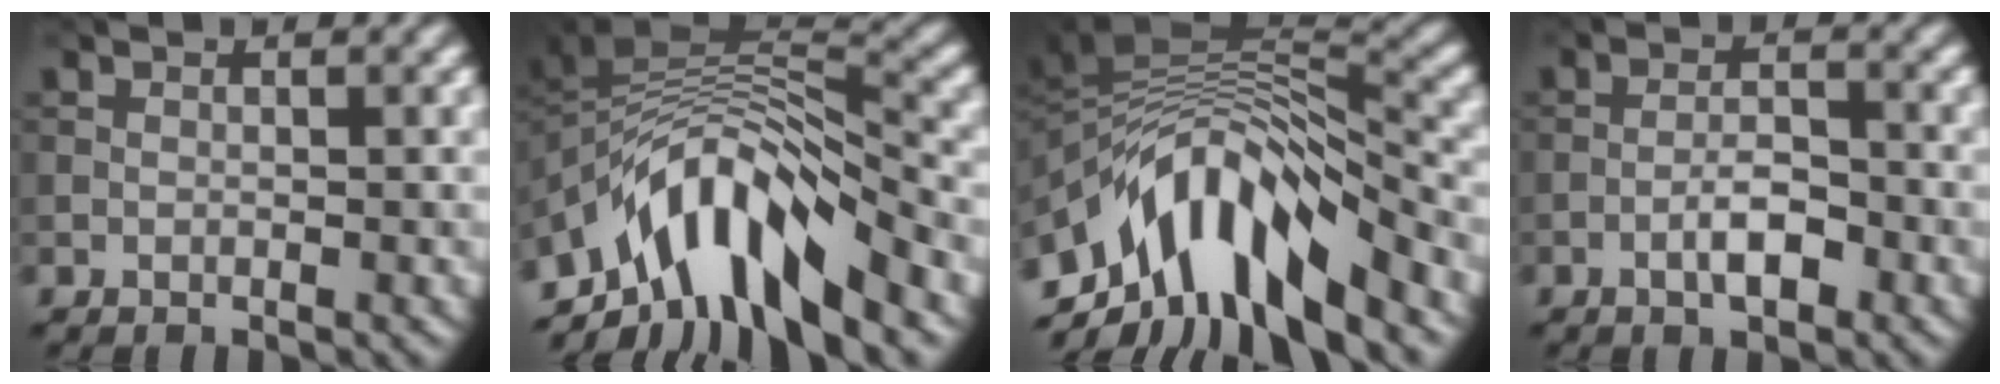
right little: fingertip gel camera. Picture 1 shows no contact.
{"total": 10.6, "force": [-6.5, 4.2, 7.2], "torque": [-0.111, 0.007, -0.116]}
{"total": 11.6, "force": [-6.6, 5.0, 8.1], "torque": [-0.137, 0.011, -0.113]}
{"total": 2.9, "force": [-1.4, 0.9, 2.4], "torque": [-0.043, 0.006, -0.029]}